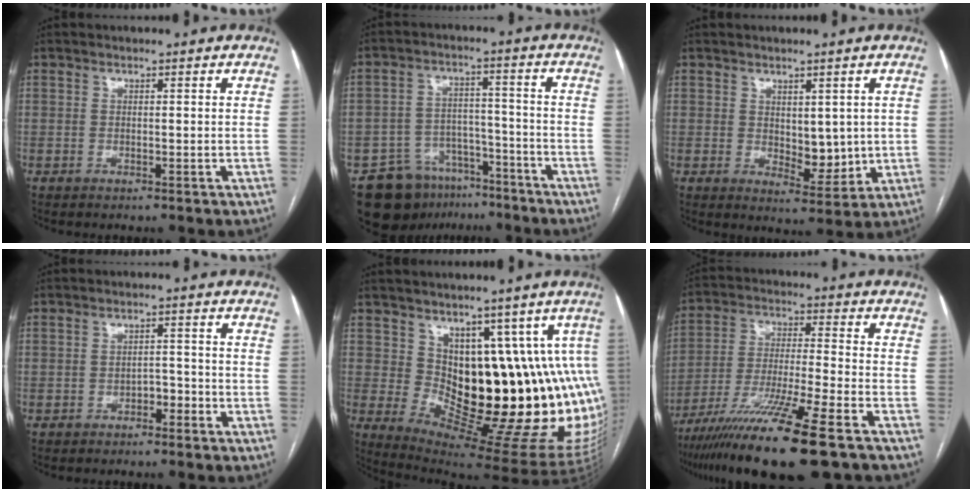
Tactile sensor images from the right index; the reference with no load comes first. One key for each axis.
{"total": 11.4, "fx": -7.9, "fy": 7.4, "fz": 3.5, "tx": -0.050, "ty": 0.031, "tz": -0.121}
{"total": 5.5, "fx": 0.8, "fy": 3.3, "fz": 4.4, "tx": -0.060, "ty": -0.007, "tz": 0.026}
{"total": 2.2, "fx": -1.4, "fy": 1.2, "fz": 1.2, "tx": -0.013, "ty": 0.007, "tz": -0.022}
{"total": 18.3, "fx": 3.2, "fy": 6.5, "fz": 16.8, "tx": -0.173, "ty": -0.002, "tz": 0.061}
{"total": 17.4, "fx": -11.8, "fy": -0.1, "fz": 12.8, "tx": -0.228, "ty": -0.047, "tz": -0.206}